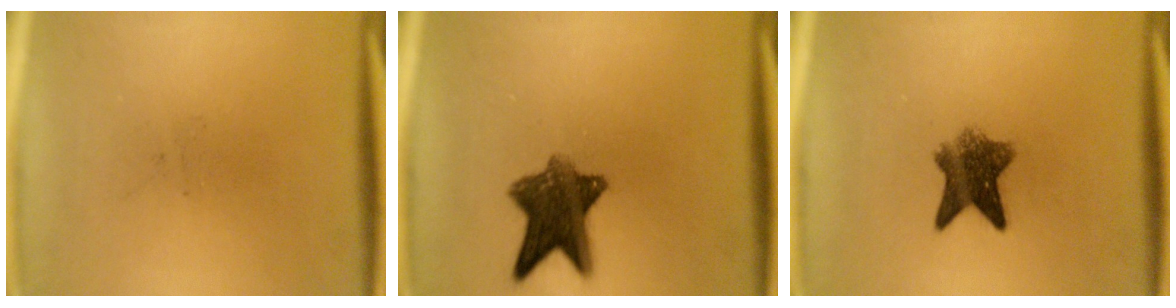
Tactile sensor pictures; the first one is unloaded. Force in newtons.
{"total": 8.9}
{"total": 6.5}